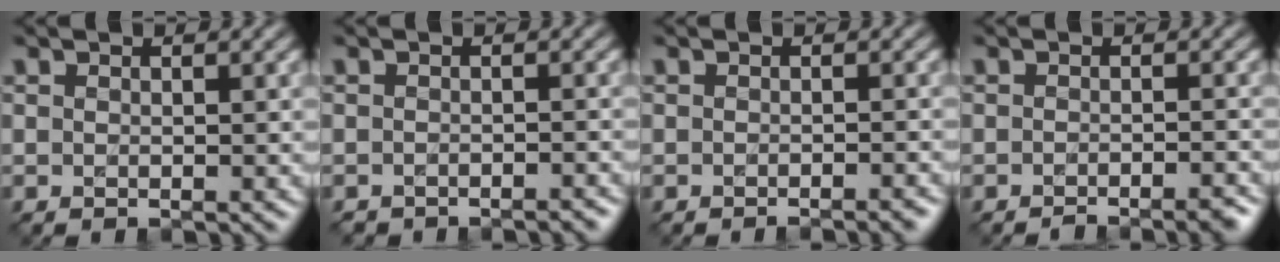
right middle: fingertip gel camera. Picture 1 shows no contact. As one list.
[{"total": 1.9, "force": [-1.9, 0.1, 0.0], "torque": [0.005, 0.000, -0.019]}, {"total": 1.6, "force": [-1.4, 0.3, 0.9], "torque": [0.001, 0.001, -0.020]}, {"total": 2.8, "force": [-2.3, 0.5, 1.5], "torque": [-0.012, 0.004, -0.035]}]